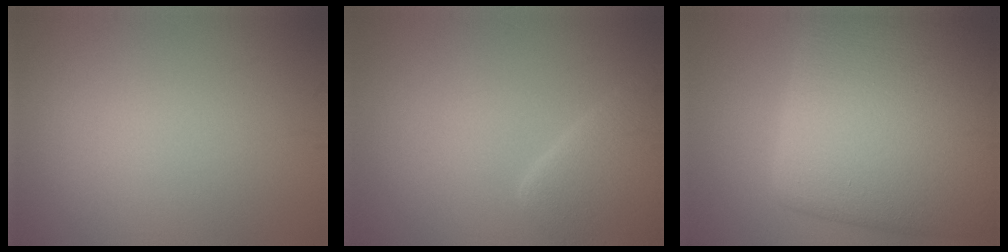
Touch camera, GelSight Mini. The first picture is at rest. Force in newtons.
{"total": 5.0, "press": 5.0, "slide": 0.4}
{"total": 15.1, "press": 15.0, "slide": 1.1}